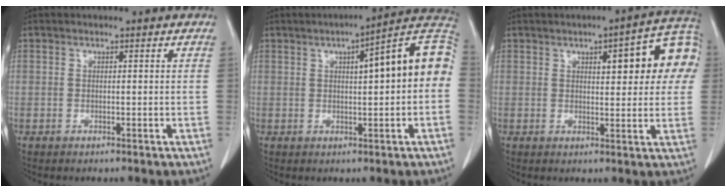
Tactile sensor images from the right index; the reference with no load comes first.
{"total": 12.3, "force": [1.6, 1.9, 12.1], "torque": [-0.161, 0.038, 0.016]}
{"total": 11.3, "force": [3.2, 3.2, 10.4], "torque": [-0.121, 0.027, 0.034]}